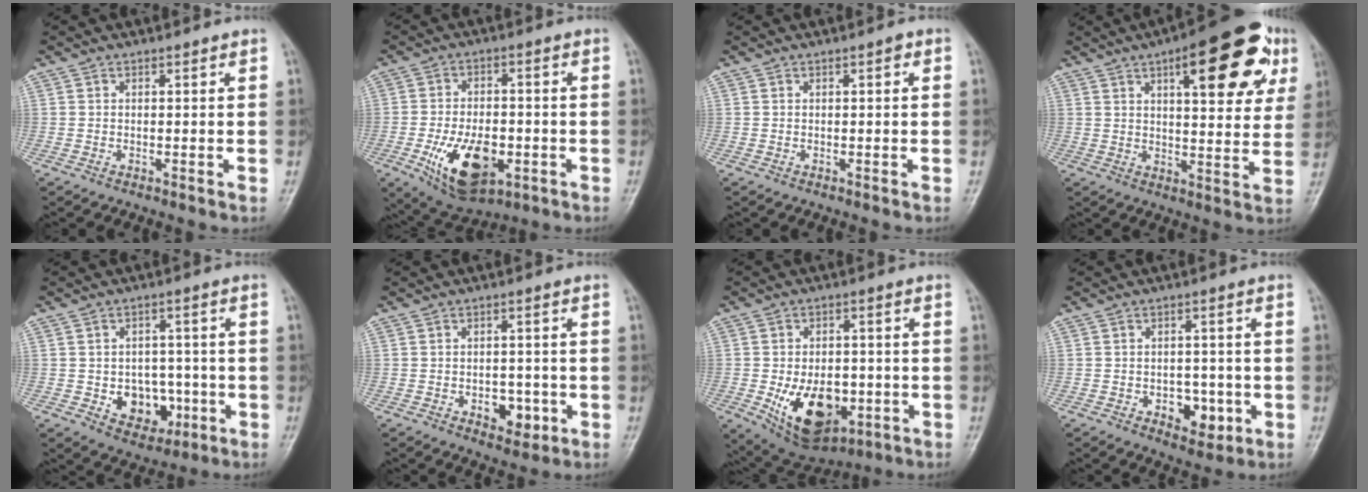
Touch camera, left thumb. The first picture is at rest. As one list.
[{"total": 13.6, "force": [-4.6, 7.5, 10.3], "torque": [-0.154, 0.009, -0.067]}, {"total": 0.9, "force": [0.1, 0.4, 0.8], "torque": [-0.012, 0.002, 0.000]}, {"total": 19.8, "force": [8.6, 7.3, 16.3], "torque": [-0.181, -0.009, 0.111]}, {"total": 8.9, "force": [-2.4, 7.0, 5.0], "torque": [-0.029, 0.017, -0.026]}, {"total": 5.6, "force": [-2.0, 3.7, 3.6], "torque": [-0.022, 0.011, -0.022]}, {"total": 14.4, "force": [-4.2, 9.0, 10.4], "torque": [-0.130, 0.005, -0.048]}, {"total": 6.4, "force": [-2.2, 4.4, 4.2], "torque": [-0.023, 0.013, -0.024]}]